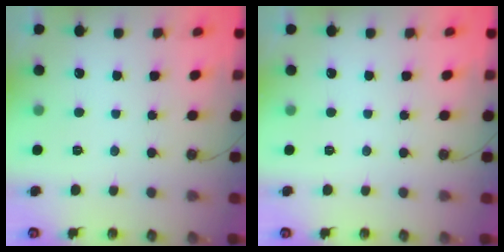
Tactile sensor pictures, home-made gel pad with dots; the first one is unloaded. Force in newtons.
{"total": 0.0}